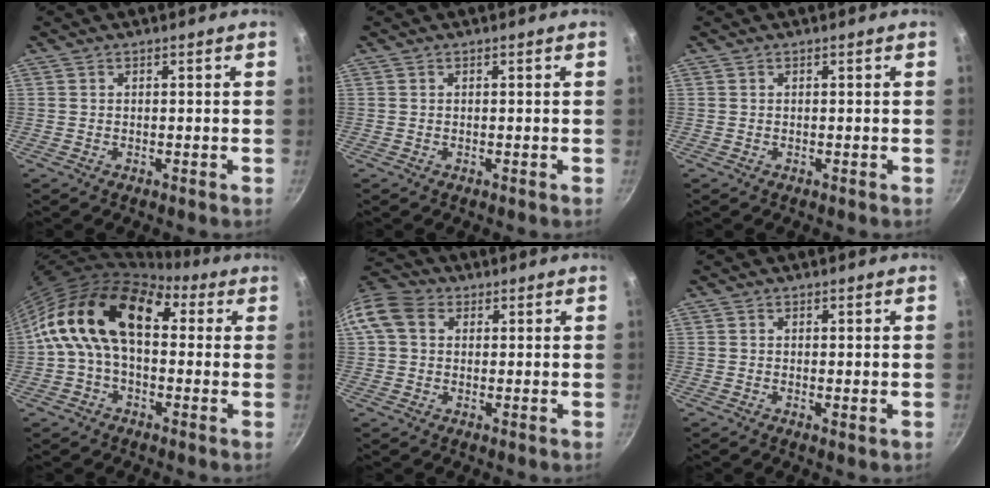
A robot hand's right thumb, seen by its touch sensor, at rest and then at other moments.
{"total": 0.0}
{"total": 0.0}
{"total": 17.5, "force": [2.7, 11.2, 13.2], "torque": [-0.208, 0.035, 0.022]}
{"total": 9.3, "force": [2.1, 7.3, 5.5], "torque": [-0.098, 0.018, 0.022]}
{"total": 0.8, "force": [0.0, 0.3, 0.8], "torque": [-0.015, -0.003, -0.002]}